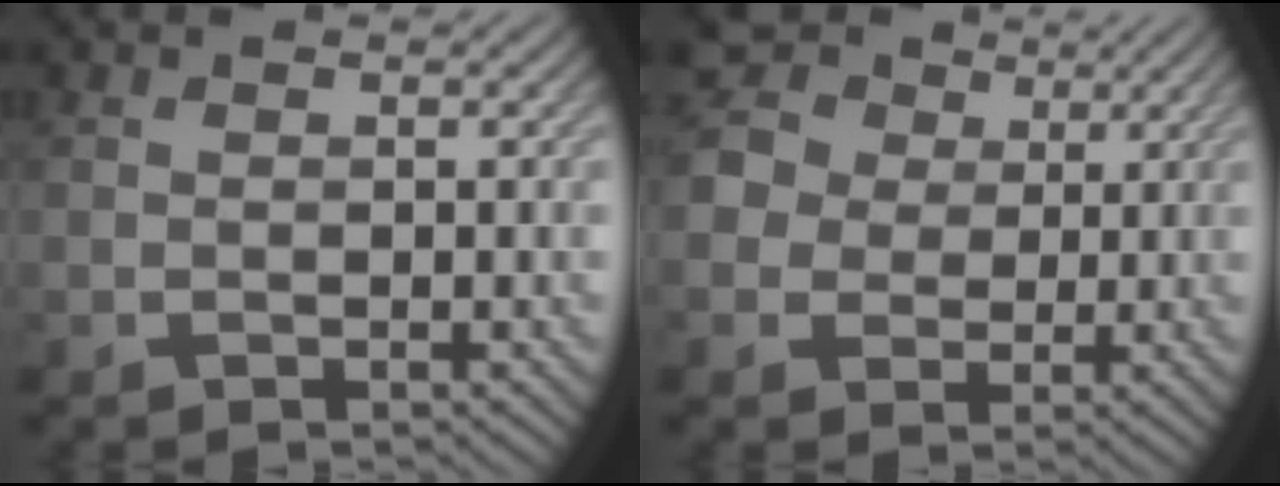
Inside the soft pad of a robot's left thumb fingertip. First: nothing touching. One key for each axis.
{"total": 9.7, "fx": 4.0, "fy": 8.0, "fz": 3.7, "tx": -0.137, "ty": 0.035, "tz": 0.070}